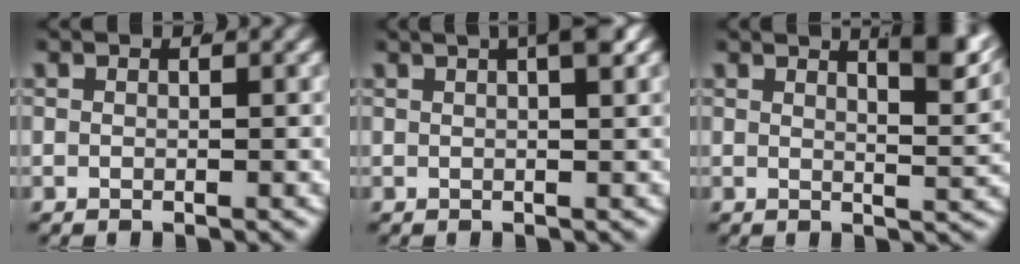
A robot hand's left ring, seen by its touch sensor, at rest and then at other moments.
{"total": 5.7, "force": [2.8, 1.7, 4.6], "torque": [-0.052, 0.024, 0.033]}
{"total": 5.4, "force": [3.5, 0.5, 4.1], "torque": [-0.048, -0.008, 0.056]}